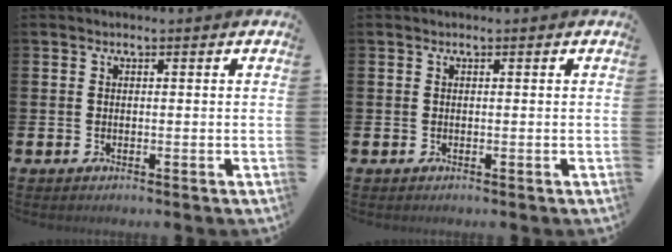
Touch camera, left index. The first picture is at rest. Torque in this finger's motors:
{"motor_torque": [0.00, 0.00, 0.00, 0.00]}